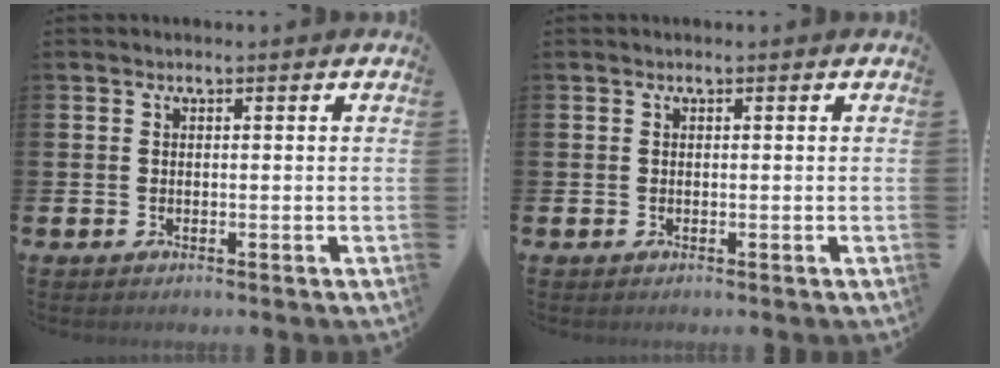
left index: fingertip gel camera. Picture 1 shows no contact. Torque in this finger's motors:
{"motor_torque": [0.08, 0.04, 0.01, 0.00]}